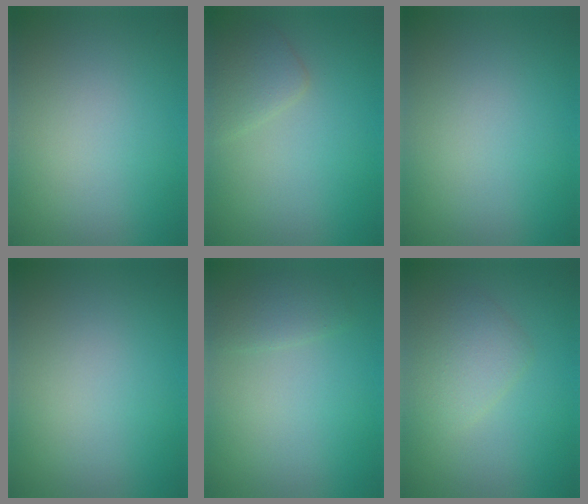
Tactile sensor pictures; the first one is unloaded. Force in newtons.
{"total": 2.0, "press": 2.0, "slide": 0.0}
{"total": 0.0}
{"total": 0.0}
{"total": 1.5, "press": 1.5, "slide": 0.1}
{"total": 2.4, "press": 2.4, "slide": 0.0}